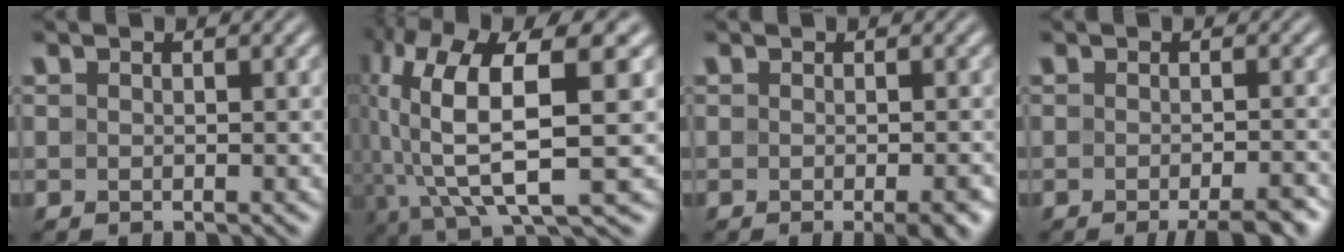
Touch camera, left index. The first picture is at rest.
{"total": 13.0, "force": [1.9, 4.0, 12.2], "torque": [-0.242, 0.010, 0.042]}
{"total": 2.9, "force": [-1.2, 0.7, 2.6], "torque": [-0.027, -0.001, -0.016]}
{"total": 4.1, "force": [-2.6, 0.7, 3.1], "torque": [-0.037, -0.001, -0.037]}